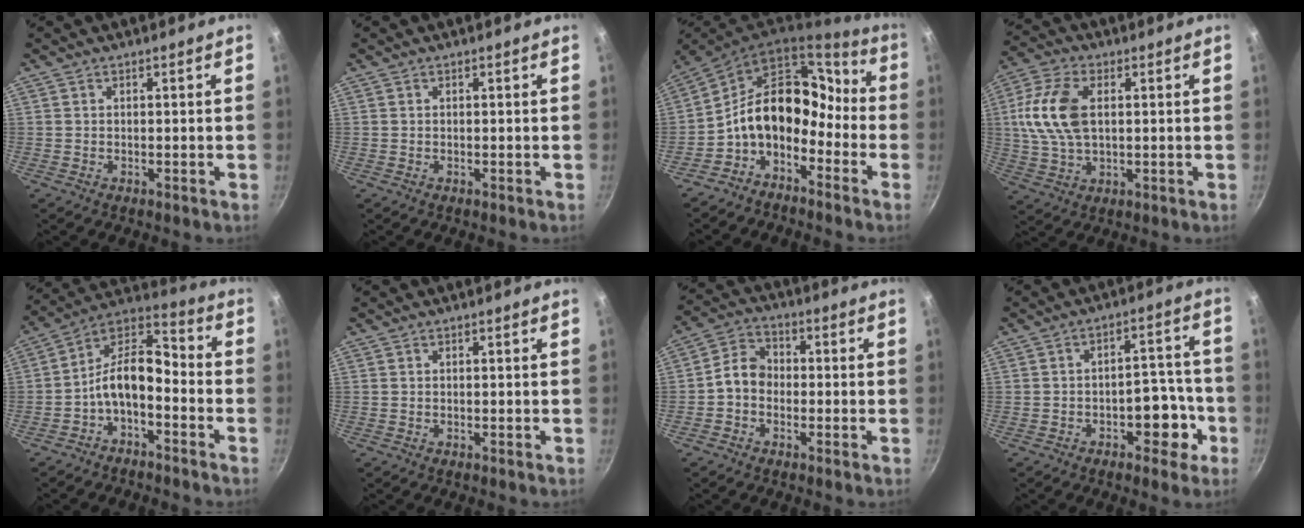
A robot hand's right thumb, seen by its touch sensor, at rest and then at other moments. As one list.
[{"total": 0.0}, {"total": 14.9, "force": [-5.2, 10.3, 9.3], "torque": [-0.112, 0.087, -0.117]}, {"total": 12.8, "force": [2.0, 7.5, 10.2], "torque": [-0.198, 0.010, 0.032]}, {"total": 11.3, "force": [-4.2, 5.9, 8.6], "torque": [-0.152, 0.069, -0.088]}, {"total": 0.0}, {"total": 6.1, "force": [-1.1, 4.9, 3.6], "torque": [-0.043, 0.025, -0.038]}, {"total": 8.4, "force": [-3.6, 4.9, 5.8], "torque": [-0.033, 0.048, -0.039]}]